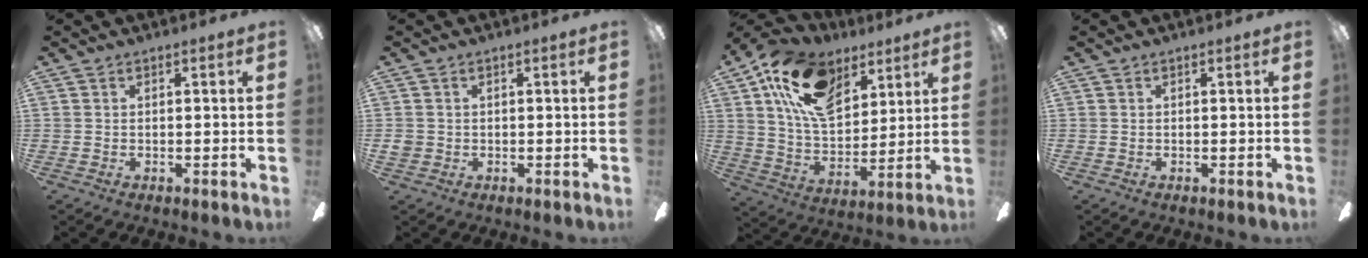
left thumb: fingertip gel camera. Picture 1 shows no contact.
{"total": 1.9, "force": [-0.1, 1.8, 0.7], "torque": [-0.013, 0.005, -0.002]}
{"total": 19.3, "force": [10.8, 11.4, 11.2], "torque": [-0.202, -0.031, 0.199]}
{"total": 0.0}